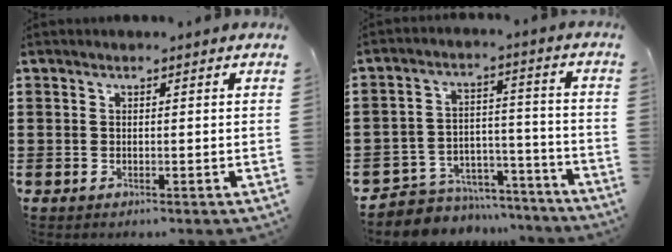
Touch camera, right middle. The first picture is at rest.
{"total": 5.9, "force": [-5.4, 2.2, -0.1], "torque": [-0.003, 0.021, -0.109]}